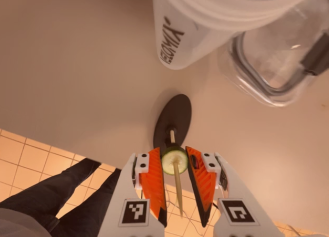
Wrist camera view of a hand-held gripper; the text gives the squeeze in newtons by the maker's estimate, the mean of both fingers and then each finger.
{"total": 8.3, "left": 8.1, "right": 8.5}